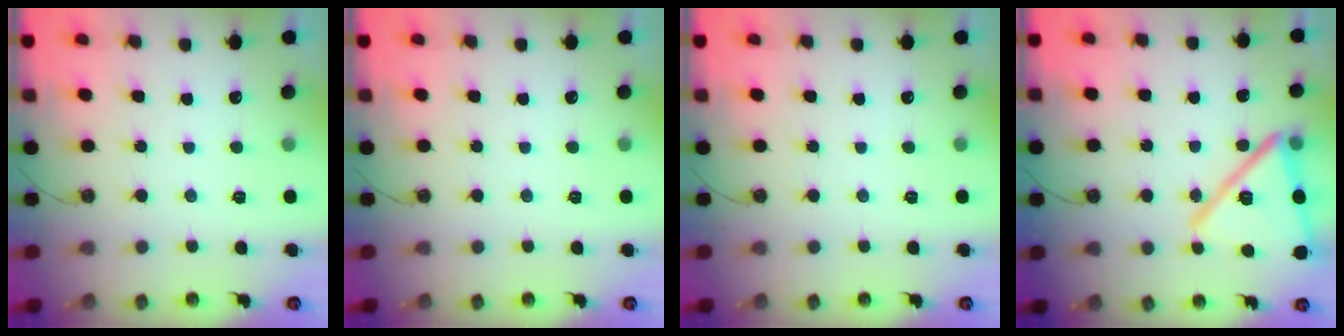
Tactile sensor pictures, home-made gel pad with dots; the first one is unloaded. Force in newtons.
{"total": 0.0}
{"total": 0.0}
{"total": 19.7, "press": 19.6, "slide": 1.6}